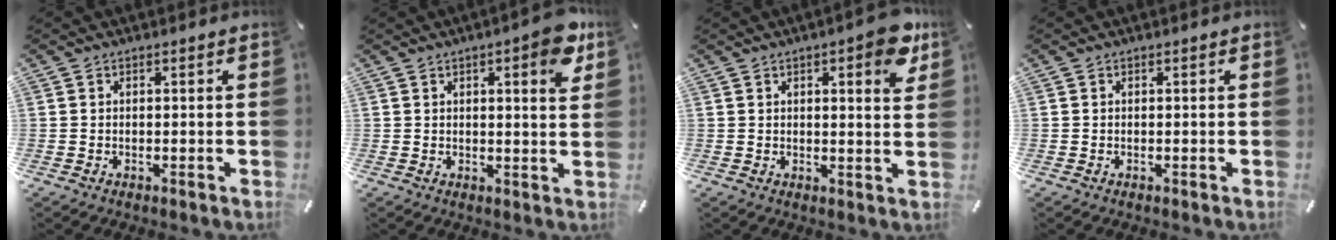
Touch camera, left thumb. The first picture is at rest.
{"total": 7.1, "force": [3.4, 1.8, 6.0], "torque": [-0.079, -0.014, 0.049]}
{"total": 8.1, "force": [4.4, 2.4, 6.4], "torque": [-0.073, -0.025, 0.067]}
{"total": 0.0}